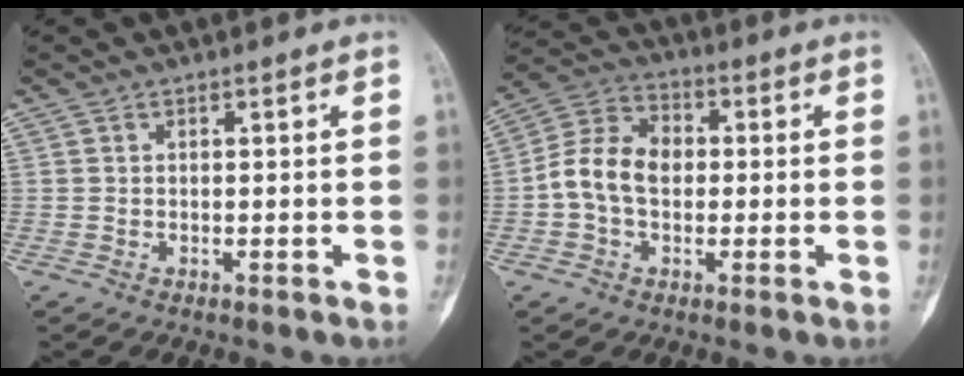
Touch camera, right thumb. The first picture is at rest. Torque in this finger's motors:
{"motor_torque": [0.03, 0.21, 0.50, -0.39, 0.05]}